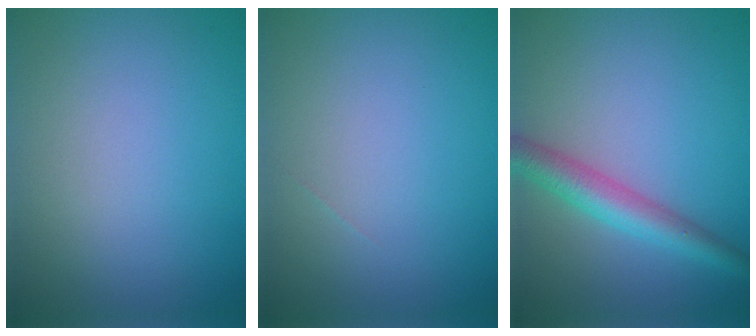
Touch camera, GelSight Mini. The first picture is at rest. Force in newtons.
{"total": 0.0}
{"total": 3.8, "press": 3.8, "slide": 0.1}